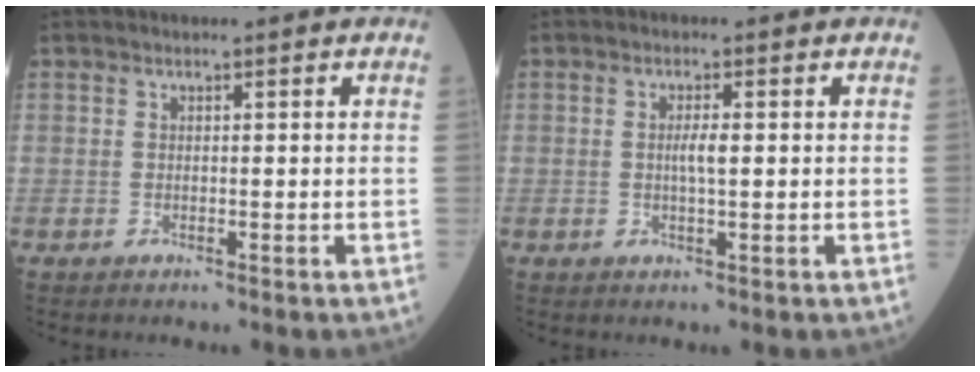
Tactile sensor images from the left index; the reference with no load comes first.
{"total": 2.2, "force": [-0.4, 0.4, 2.1], "torque": [-0.040, -0.003, -0.009]}